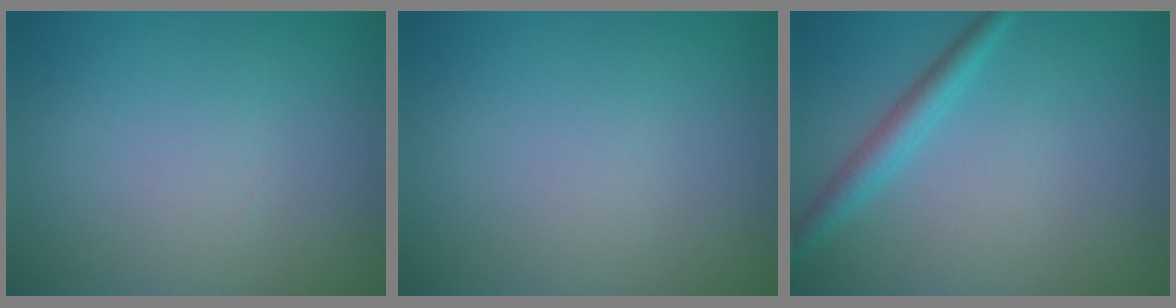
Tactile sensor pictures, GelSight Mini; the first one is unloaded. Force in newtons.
{"total": 0.0}
{"total": 2.4, "press": 2.4, "slide": 0.1}